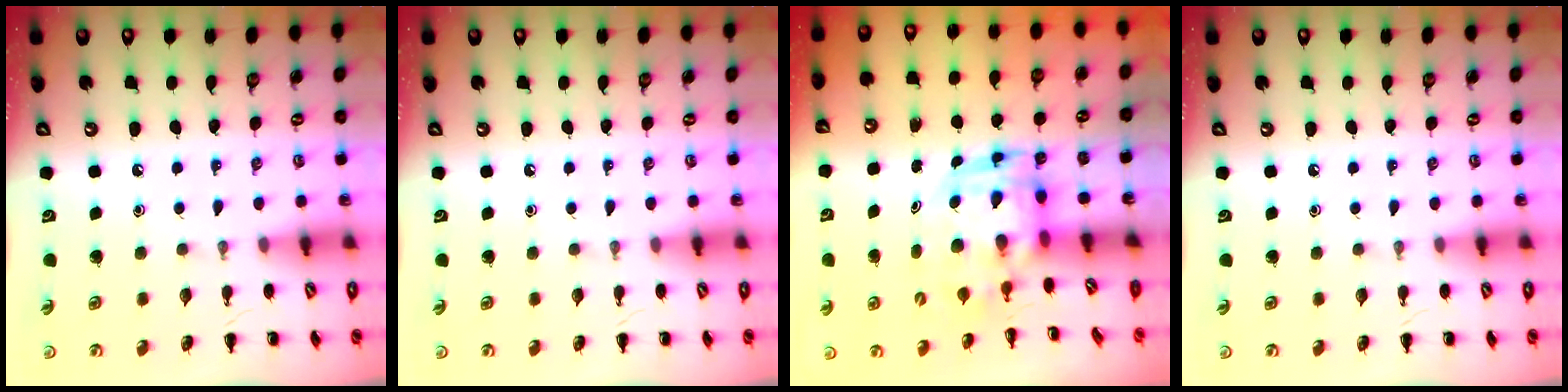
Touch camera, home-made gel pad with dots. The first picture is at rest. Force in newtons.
{"total": 0.0}
{"total": 3.9, "press": 3.8, "slide": 0.8}
{"total": 0.0}